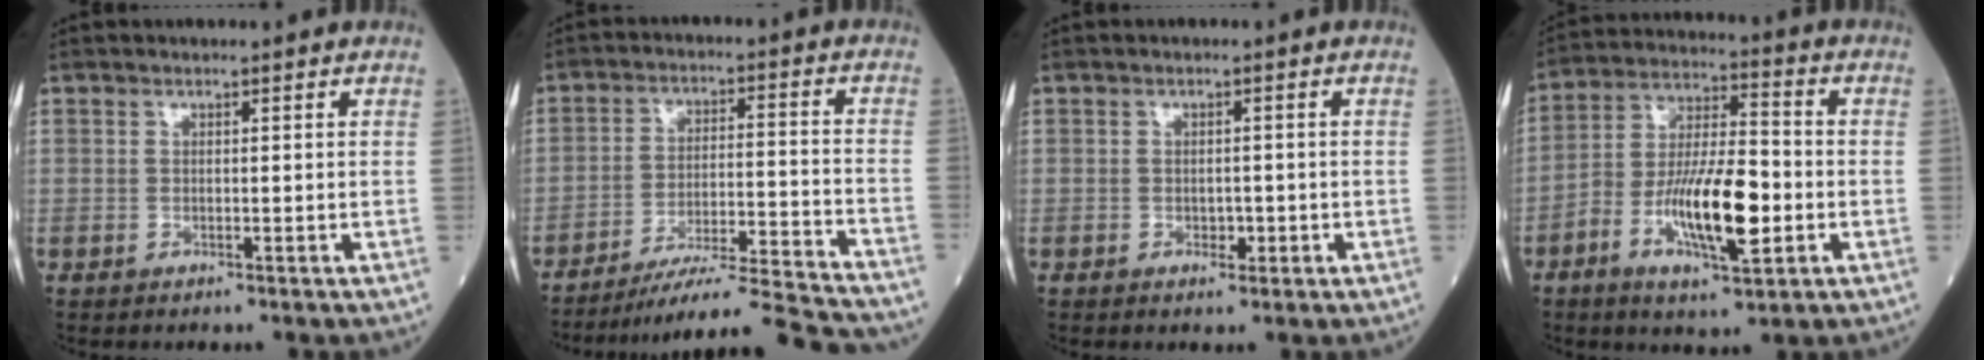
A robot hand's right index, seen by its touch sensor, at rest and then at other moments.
{"total": 17.4, "force": [-16.5, -0.7, 5.7], "torque": [-0.082, -0.005, -0.248]}
{"total": 1.6, "force": [-0.5, 1.0, 1.1], "torque": [-0.013, 0.002, -0.005]}
{"total": 13.1, "force": [-4.0, 3.4, 12.0], "torque": [-0.225, 0.002, -0.070]}